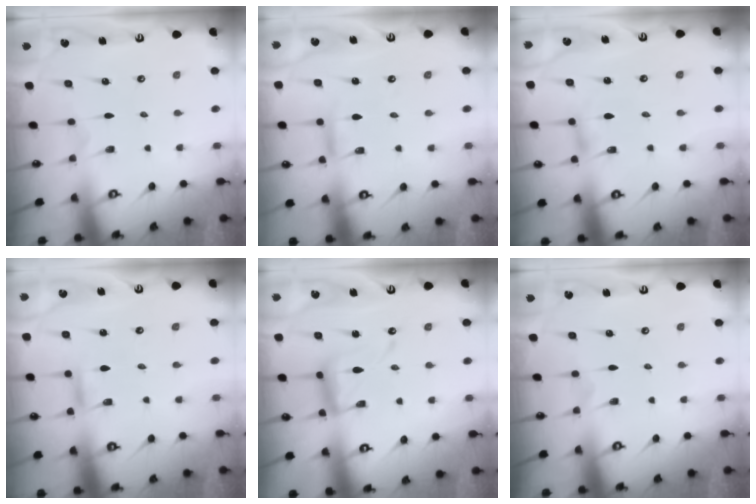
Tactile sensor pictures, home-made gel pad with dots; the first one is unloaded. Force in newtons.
{"total": 5.1, "press": 5.0, "slide": 0.4}
{"total": 2.7, "press": 2.7, "slide": 0.2}
{"total": 2.1, "press": 2.1, "slide": 0.1}
{"total": 13.5, "press": 13.5, "slide": 1.2}
{"total": 0.0}